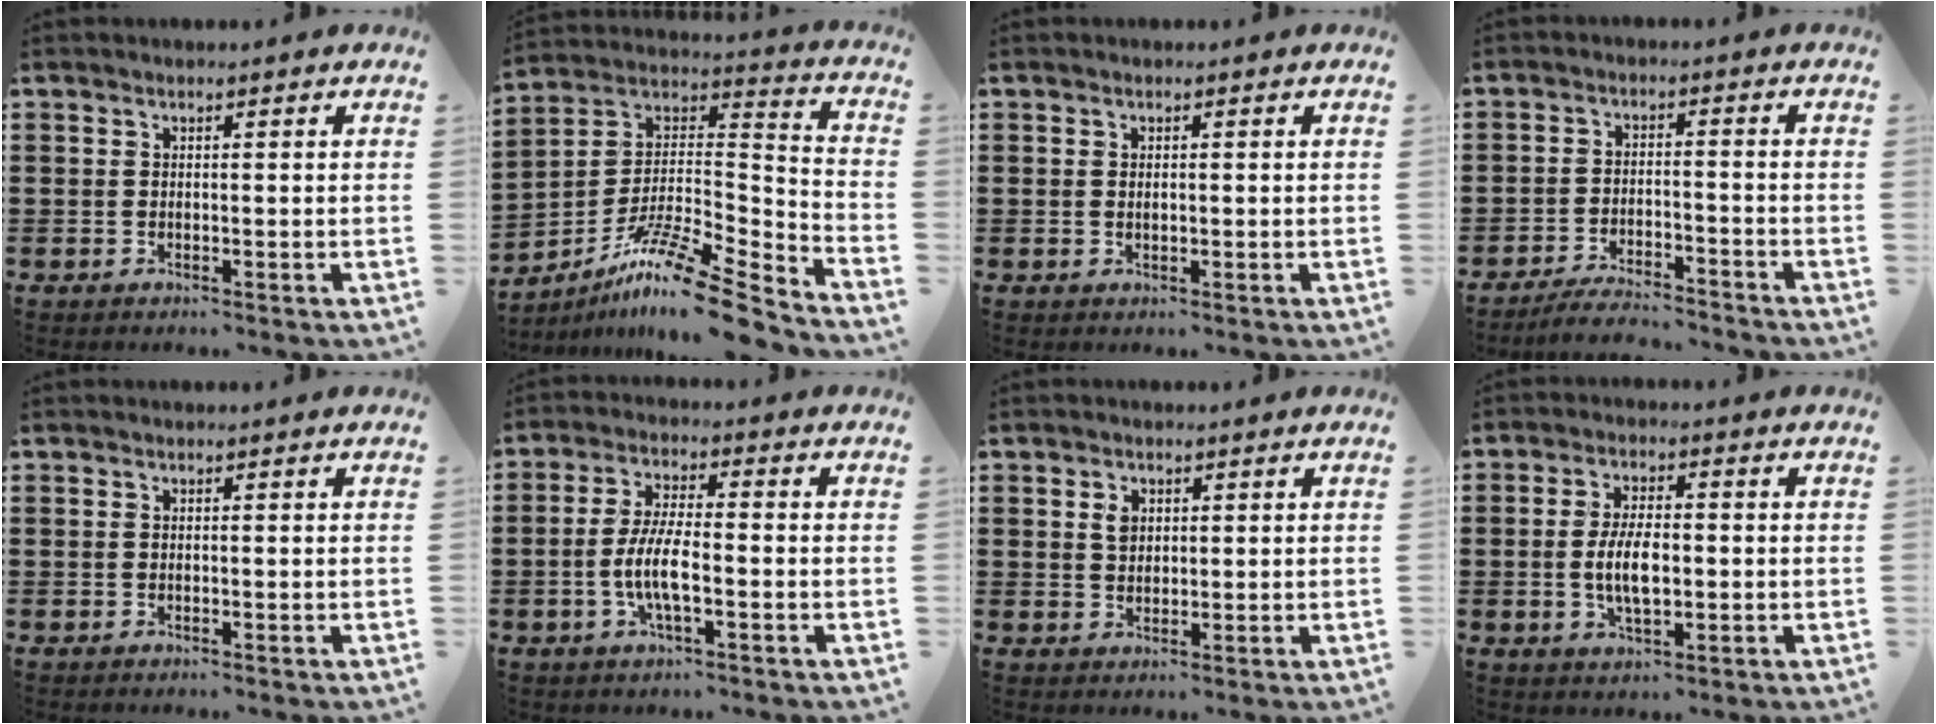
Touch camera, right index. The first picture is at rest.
{"total": 13.8, "force": [-10.4, 1.4, 9.0], "torque": [-0.149, 0.025, -0.192]}
{"total": 0.9, "force": [0.1, 0.3, 0.8], "torque": [-0.018, -0.001, 0.002]}
{"total": 4.2, "force": [-4.1, 0.2, 0.8], "torque": [-0.022, 0.002, -0.086]}
{"total": 0.0}
{"total": 6.4, "force": [-1.7, 1.7, 5.9], "torque": [-0.135, -0.007, -0.041]}
{"total": 2.2, "force": [0.9, 1.6, 1.3], "torque": [-0.030, 0.005, 0.016]}
{"total": 6.2, "force": [-0.6, 2.5, 5.6], "torque": [-0.108, -0.006, -0.015]}